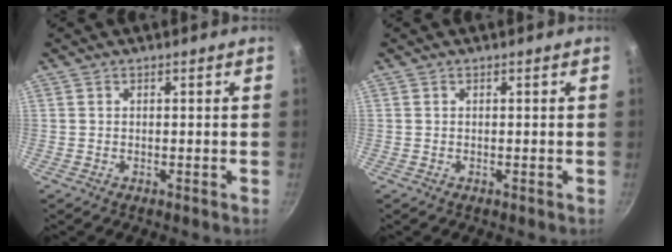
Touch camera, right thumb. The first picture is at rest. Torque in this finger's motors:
{"motor_torque": [-0.35, 0.08, -0.05, 0.43, -0.03]}